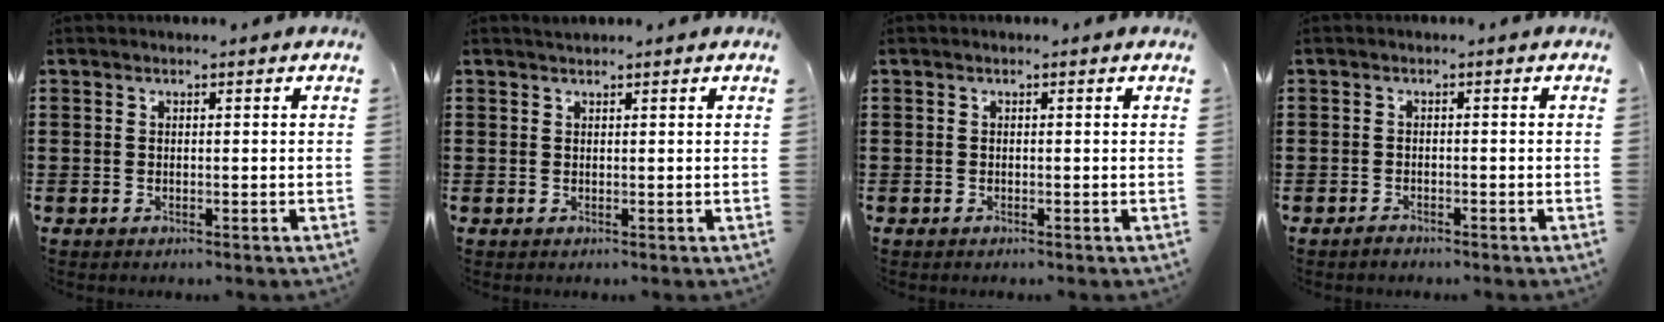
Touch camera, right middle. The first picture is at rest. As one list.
[{"total": 0.7, "force": [0.7, 0.1, 0.0], "torque": [-0.002, -0.001, 0.013]}, {"total": 0.0}, {"total": 0.9, "force": [-0.9, 0.3, 0.2], "torque": [-0.005, 0.001, -0.018]}]